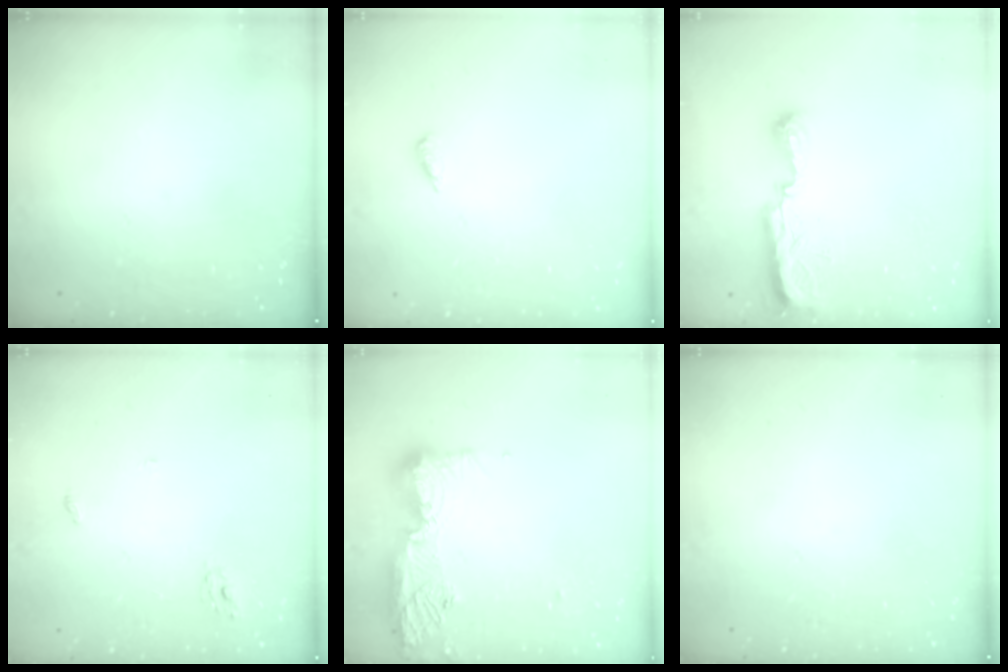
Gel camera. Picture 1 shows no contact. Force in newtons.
{"total": 2.6, "press": 2.2, "slide": 1.3}
{"total": 8.3, "press": 8.3, "slide": 0.9}
{"total": 2.8, "press": 2.8, "slide": 0.2}
{"total": 17.6, "press": 16.5, "slide": 6.2}
{"total": 0.0}